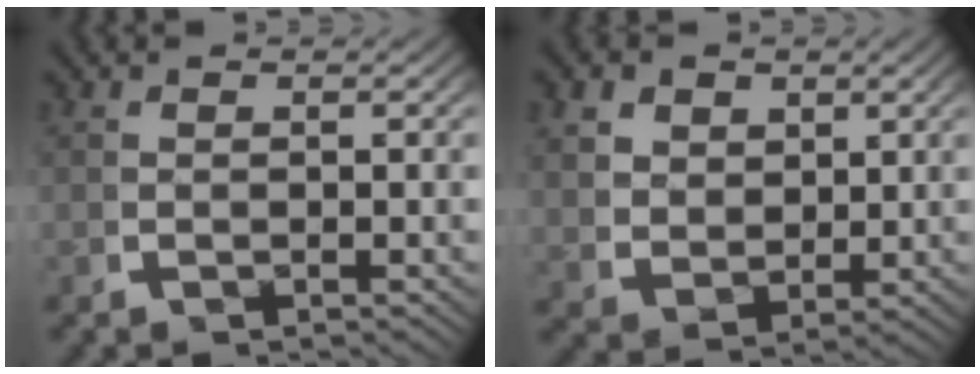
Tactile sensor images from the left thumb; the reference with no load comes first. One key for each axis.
{"total": 4.3, "fx": 1.1, "fy": 3.5, "fz": 2.2, "tx": -0.050, "ty": -0.024, "tz": 0.033}